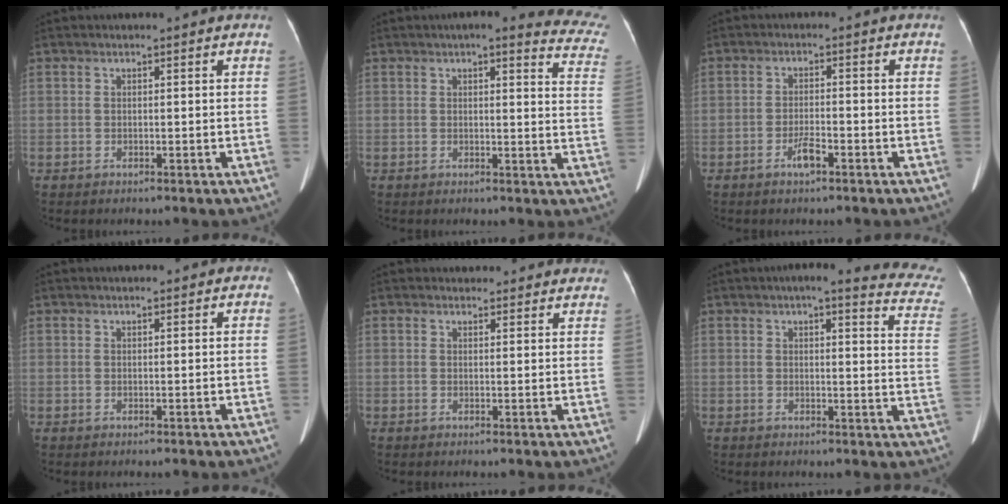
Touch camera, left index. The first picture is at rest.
{"total": 14.3, "force": [12.8, 2.3, 6.1], "torque": [-0.039, -0.039, 0.109]}
{"total": 2.9, "force": [-1.8, 0.6, 2.1], "torque": [-0.041, 0.000, -0.033]}
{"total": 1.9, "force": [1.5, 0.5, 1.0], "torque": [-0.009, 0.020, 0.018]}
{"total": 9.5, "force": [8.9, 2.9, 1.7], "torque": [0.009, 0.014, 0.081]}
{"total": 14.6, "force": [13.3, 1.4, 6.0], "torque": [-0.051, -0.051, 0.120]}